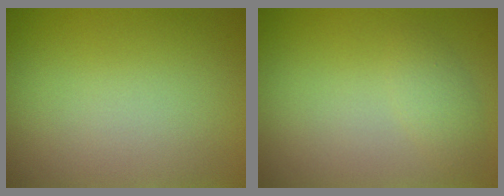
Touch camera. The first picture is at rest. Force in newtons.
{"total": 1.6, "press": 1.6, "slide": 0.1}